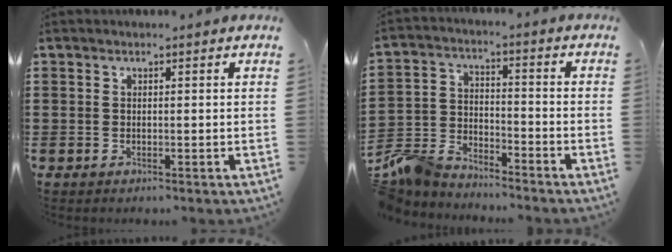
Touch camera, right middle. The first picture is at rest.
{"total": 7.4, "force": [-7.1, 1.9, 0.9], "torque": [-0.043, 0.010, -0.149]}